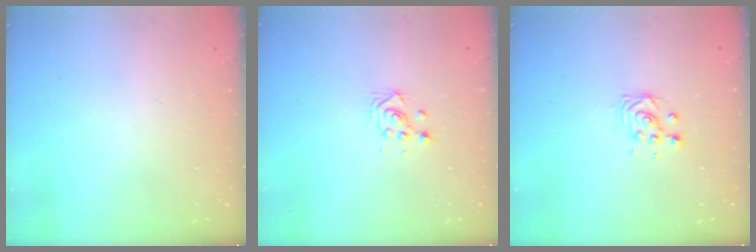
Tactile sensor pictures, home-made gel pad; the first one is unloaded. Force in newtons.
{"total": 2.9, "press": 2.9, "slide": 0.1}
{"total": 2.9, "press": 2.9, "slide": 0.1}